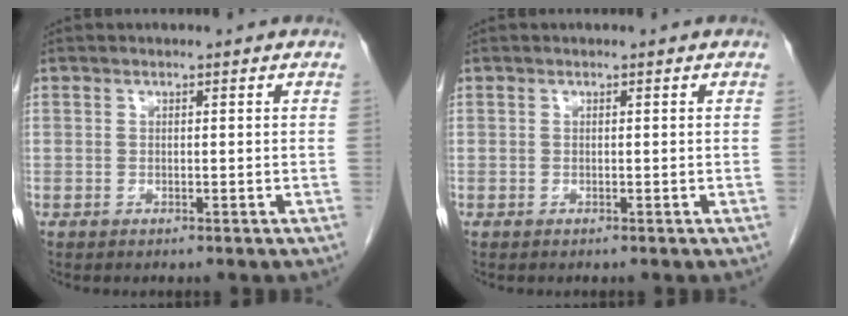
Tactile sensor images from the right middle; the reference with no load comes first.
{"total": 0.0}